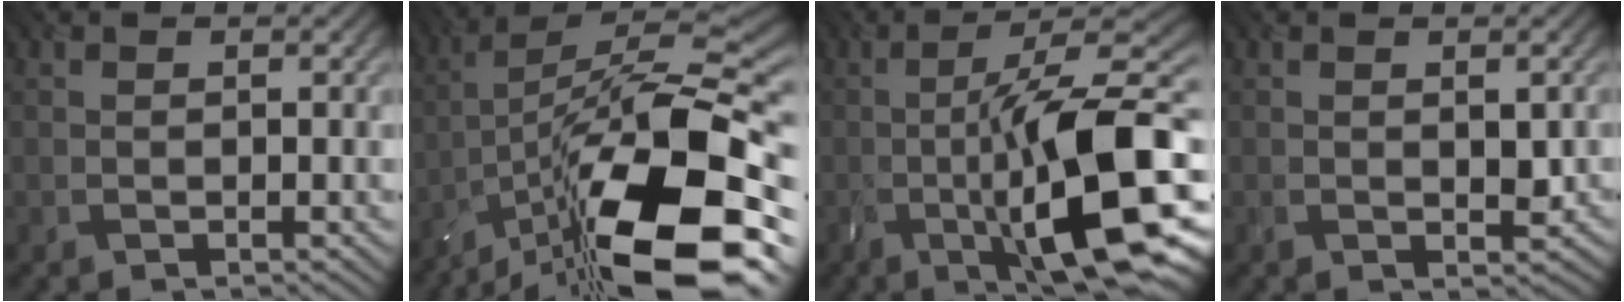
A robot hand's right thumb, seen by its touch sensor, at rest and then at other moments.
{"total": 20.2, "force": [-10.8, 6.6, 15.8], "torque": [-0.257, 0.002, -0.184]}
{"total": 16.8, "force": [-4.1, 4.2, 15.7], "torque": [-0.245, 0.004, -0.070]}
{"total": 1.8, "force": [0.0, 0.8, 1.6], "torque": [-0.029, -0.006, 0.003]}